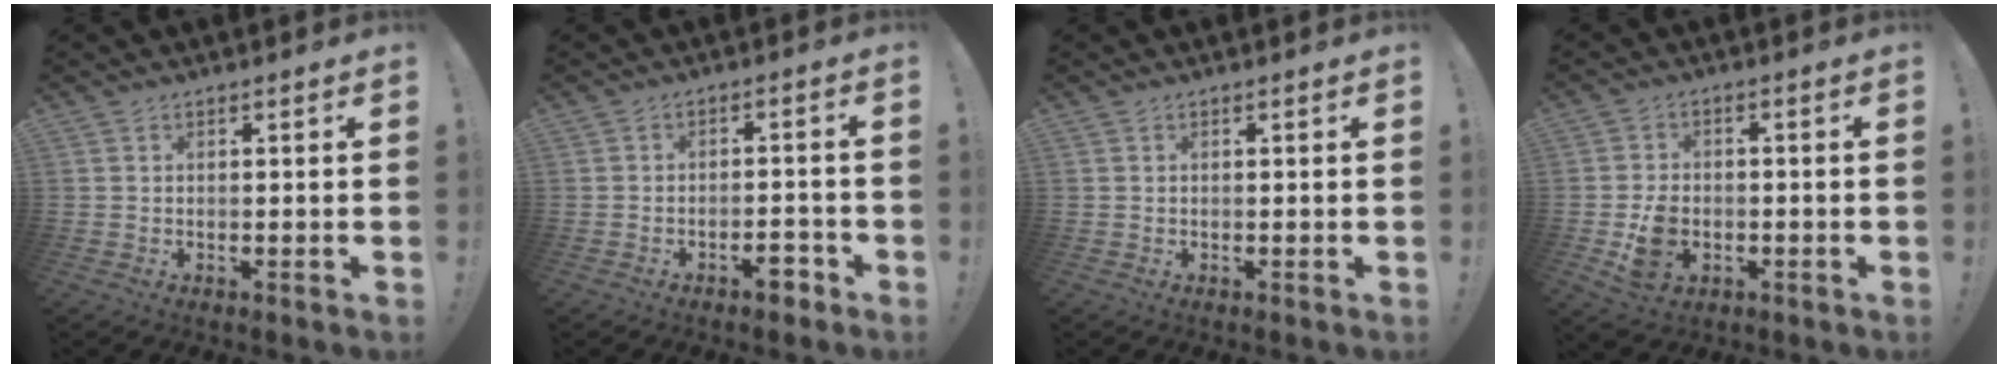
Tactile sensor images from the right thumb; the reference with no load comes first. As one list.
[{"total": 4.4, "force": [-3.1, 1.6, 2.7], "torque": [-0.039, 0.022, -0.051]}, {"total": 0.0}, {"total": 9.0, "force": [-2.4, 6.6, 5.6], "torque": [-0.100, 0.007, -0.039]}]